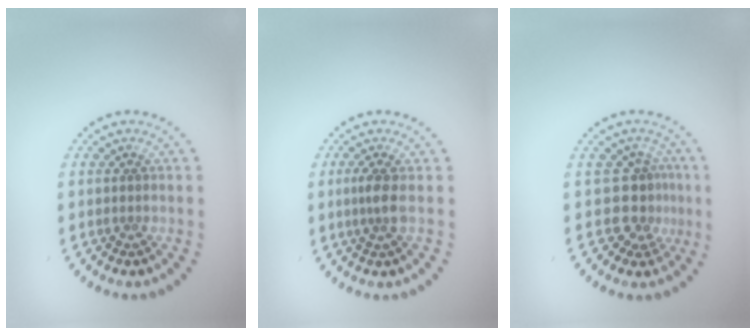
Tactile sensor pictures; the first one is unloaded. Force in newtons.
{"total": 1.7, "press": 1.3, "slide": 1.1}
{"total": 2.6, "press": 2.0, "slide": 1.7}